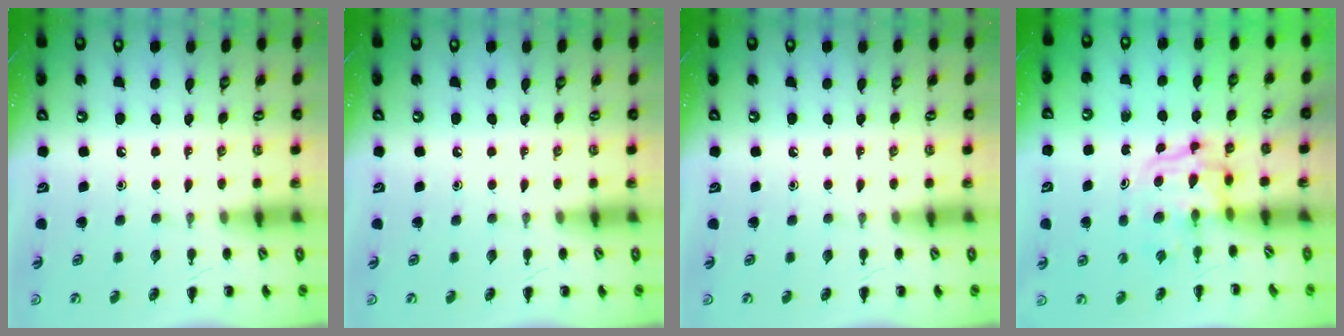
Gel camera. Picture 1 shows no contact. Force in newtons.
{"total": 0.0}
{"total": 0.0}
{"total": 3.3, "press": 3.3, "slide": 0.3}